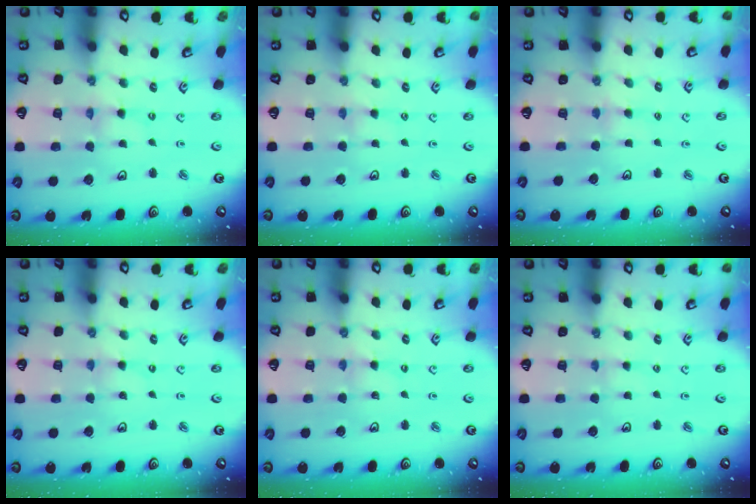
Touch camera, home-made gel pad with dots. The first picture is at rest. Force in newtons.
{"total": 0.7, "press": 0.7, "slide": 0.2}
{"total": 2.9, "press": 2.8, "slide": 0.6}
{"total": 0.0}
{"total": 0.5, "press": 0.5, "slide": 0.1}
{"total": 0.0}